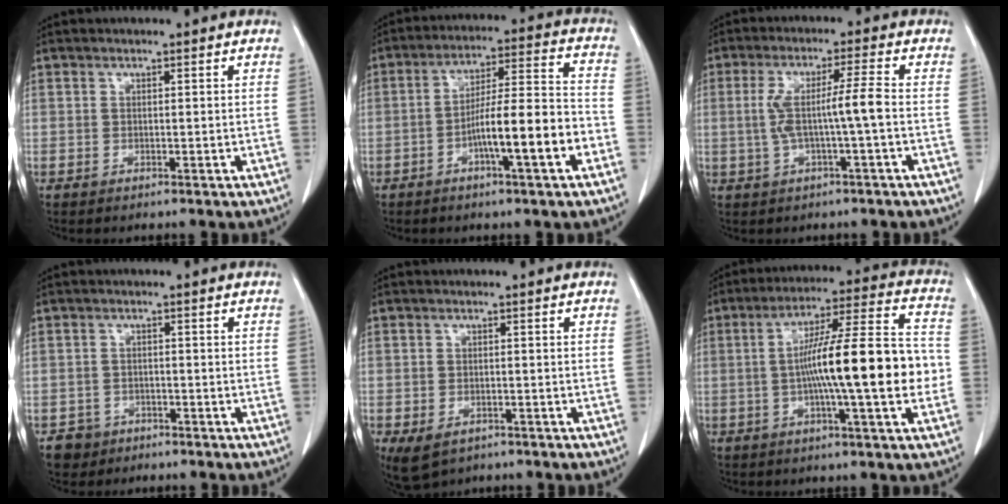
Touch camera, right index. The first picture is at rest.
{"total": 11.9, "force": [-4.4, 0.8, 11.1], "torque": [-0.184, 0.015, -0.068]}
{"total": 6.6, "force": [-0.6, -0.4, 6.6], "torque": [-0.133, 0.018, -0.004]}
{"total": 3.2, "force": [-1.8, 2.6, -0.2], "torque": [0.002, 0.012, -0.029]}
{"total": 4.7, "force": [-2.7, 3.0, 2.5], "torque": [-0.050, -0.007, -0.031]}
{"total": 17.6, "force": [-2.0, 0.8, 17.5], "torque": [-0.279, 0.013, -0.035]}